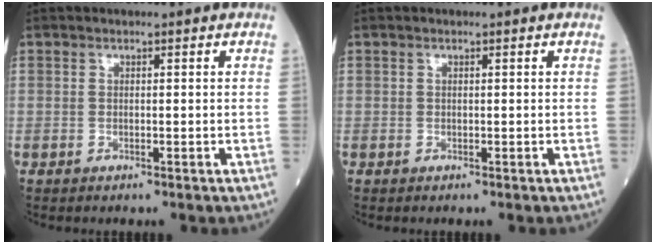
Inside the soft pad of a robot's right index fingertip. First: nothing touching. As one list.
[{"total": 0.0}]